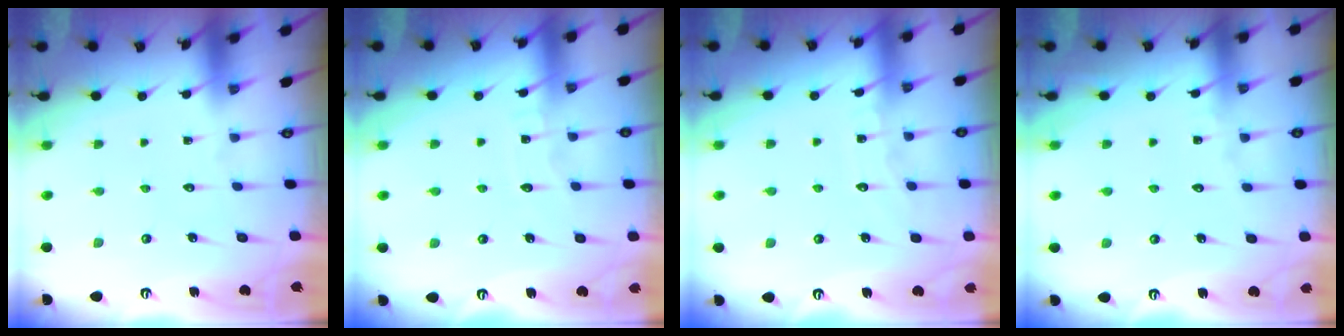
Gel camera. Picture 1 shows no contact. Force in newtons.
{"total": 4.0, "press": 4.0, "slide": 0.5}
{"total": 5.5, "press": 5.5, "slide": 0.4}
{"total": 1.7, "press": 1.7, "slide": 0.2}